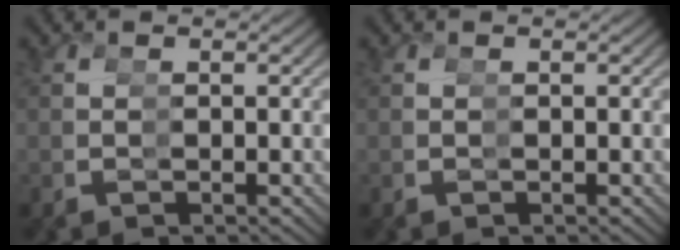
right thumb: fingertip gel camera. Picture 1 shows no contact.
{"total": 0.0}